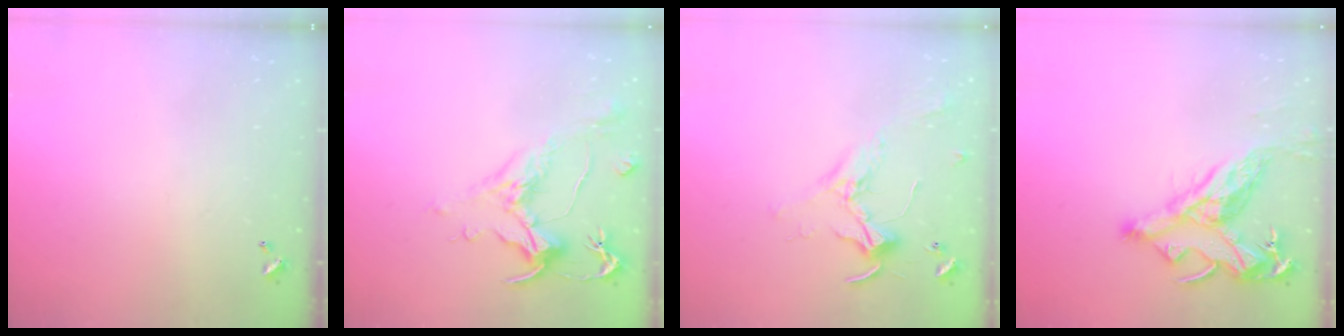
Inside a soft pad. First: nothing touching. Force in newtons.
{"total": 1.7, "press": 0.9, "slide": 1.4}
{"total": 2.5, "press": 2.5, "slide": 0.5}
{"total": 11.4, "press": 11.2, "slide": 1.7}